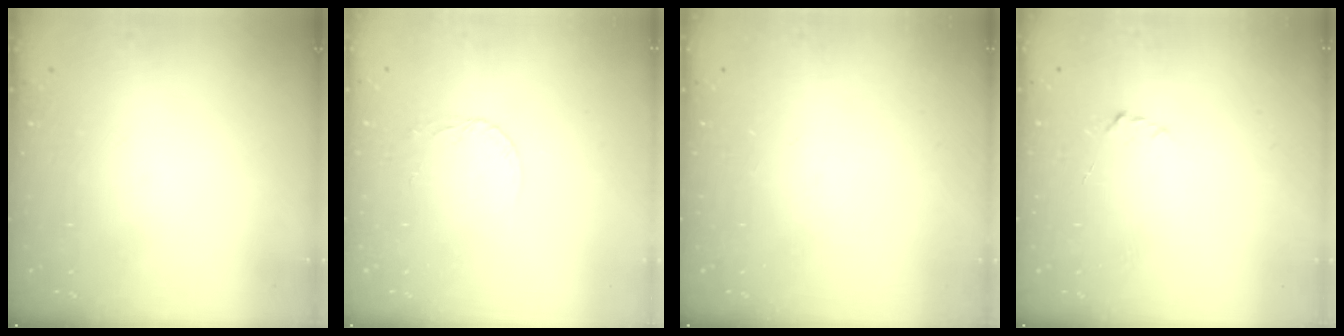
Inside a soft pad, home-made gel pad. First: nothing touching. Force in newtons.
{"total": 2.6, "press": 2.6, "slide": 0.1}
{"total": 0.0}
{"total": 2.2, "press": 2.1, "slide": 0.3}